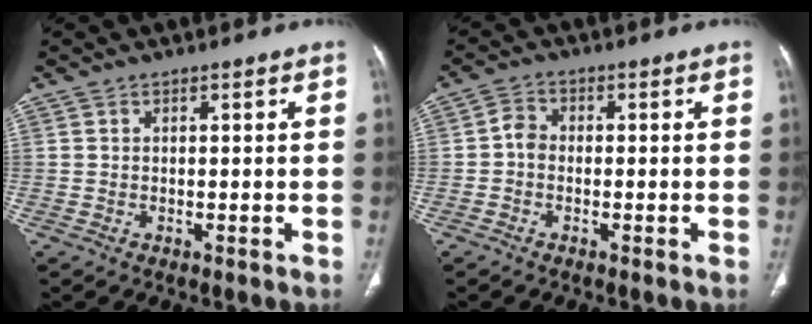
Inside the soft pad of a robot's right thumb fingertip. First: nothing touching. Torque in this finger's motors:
{"motor_torque": [0.58, 0.37, 0.41, -0.53, 0.11]}